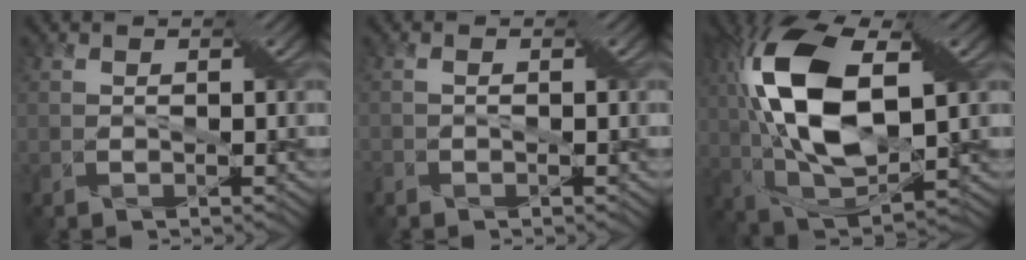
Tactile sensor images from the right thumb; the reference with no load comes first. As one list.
[{"total": 0.9, "force": [-0.7, 0.4, 0.3], "torque": [-0.003, 0.003, -0.012]}, {"total": 16.0, "force": [2.9, 7.4, 13.9], "torque": [-0.302, 0.014, 0.047]}]